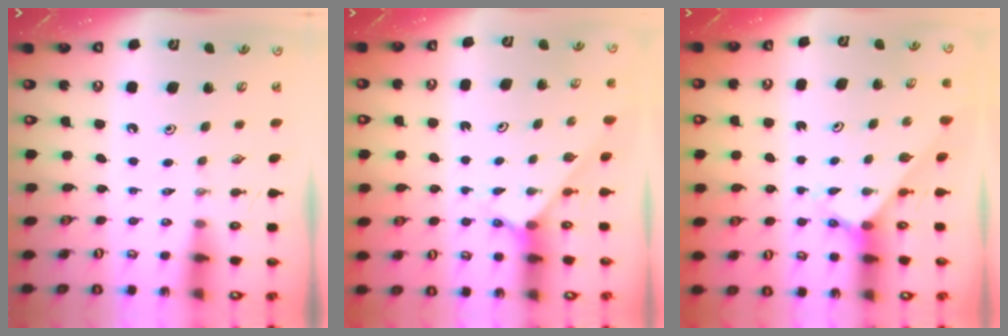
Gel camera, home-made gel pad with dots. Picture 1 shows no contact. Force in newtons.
{"total": 2.4, "press": 2.4, "slide": 0.2}
{"total": 2.4, "press": 2.4, "slide": 0.2}